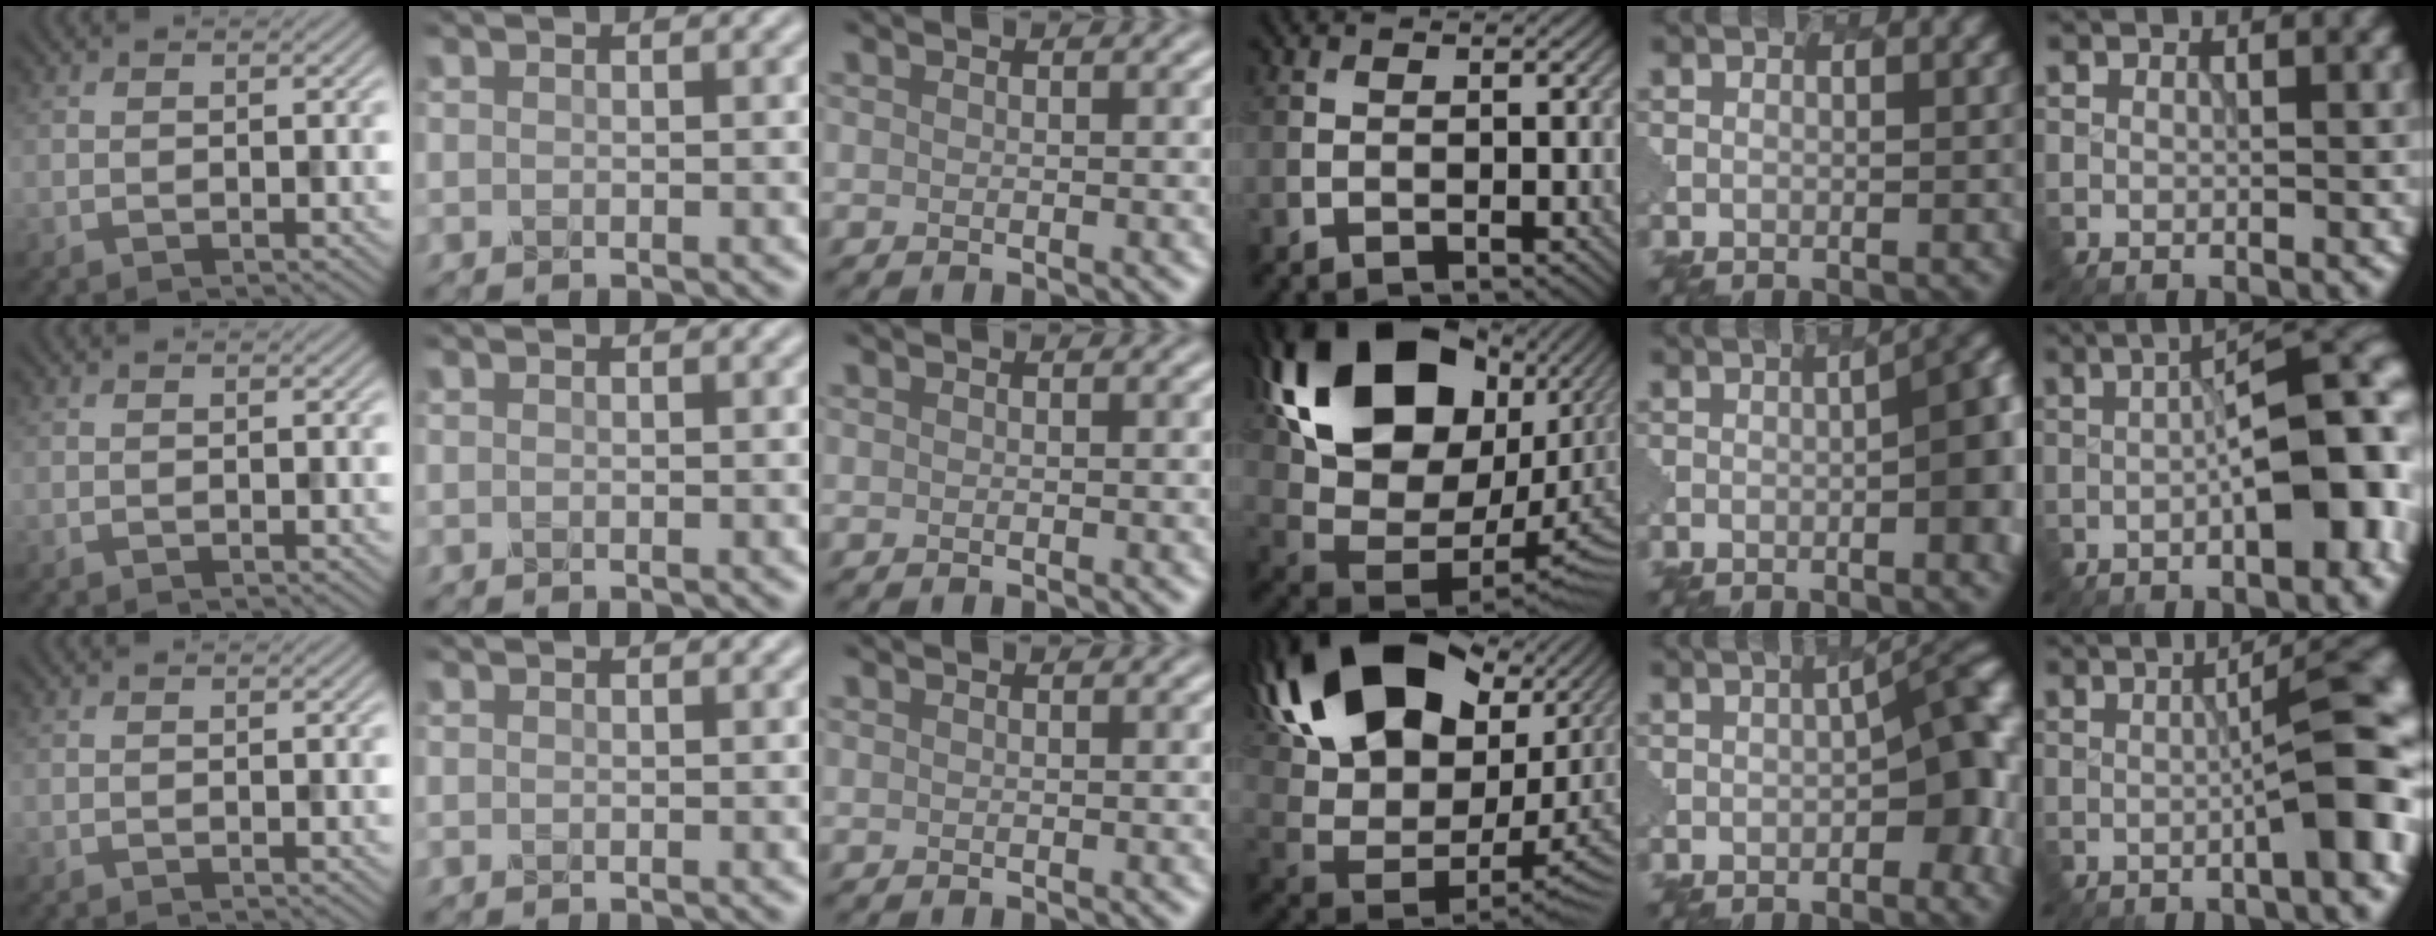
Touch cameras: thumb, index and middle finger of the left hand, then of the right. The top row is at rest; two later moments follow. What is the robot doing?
{"motion": "dispense", "object": "glue stick"}